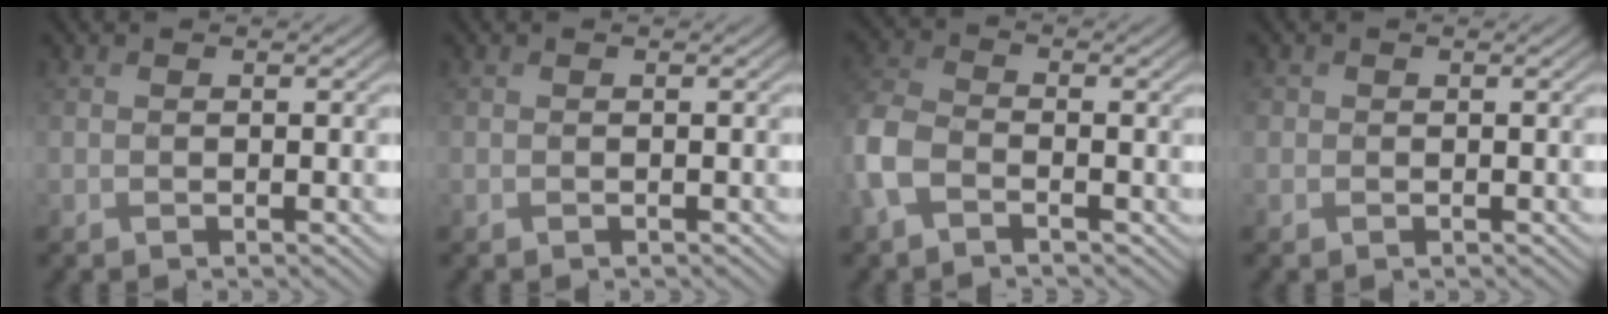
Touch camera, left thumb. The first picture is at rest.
{"total": 0.0}
{"total": 6.6, "force": [-2.6, 4.4, 4.2], "torque": [-0.122, -0.004, -0.066]}
{"total": 0.8, "force": [0.0, 0.8, 0.0], "torque": [0.001, -0.002, -0.003]}